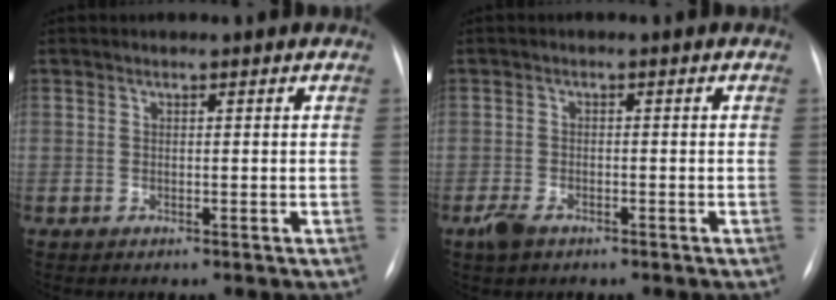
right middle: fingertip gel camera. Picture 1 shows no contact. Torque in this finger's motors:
{"motor_torque": [0.43, -0.34, 0.25, 0.07]}